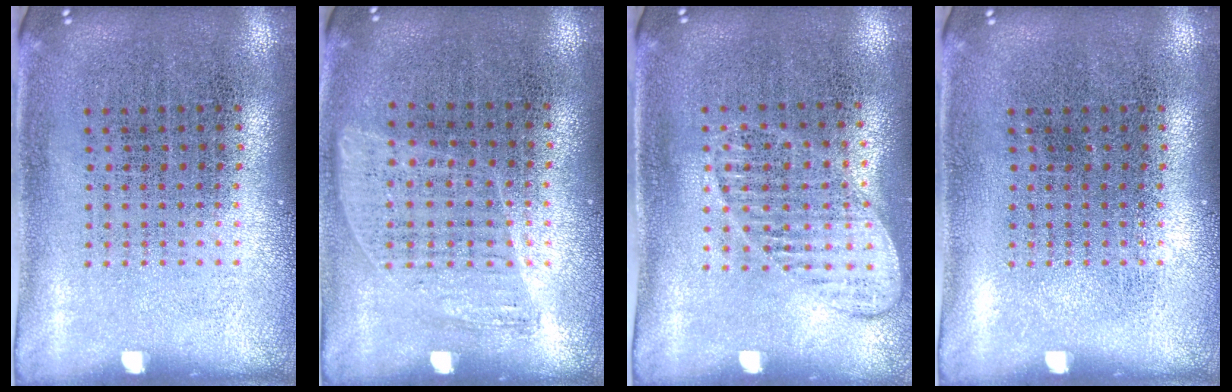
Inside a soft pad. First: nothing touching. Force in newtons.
{"total": 0.5, "press": 0.4, "slide": 0.4}
{"total": 1.1, "press": 1.1, "slide": 0.2}
{"total": 0.0}